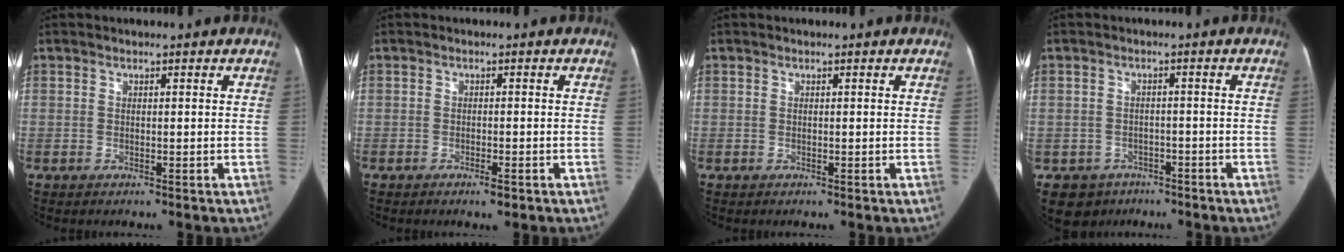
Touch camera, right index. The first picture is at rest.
{"total": 1.8, "force": [-1.1, 0.3, 1.3], "torque": [-0.022, -0.002, -0.015]}
{"total": 0.0}
{"total": 5.4, "force": [-3.1, 4.4, 0.2], "torque": [-0.003, 0.012, -0.040]}